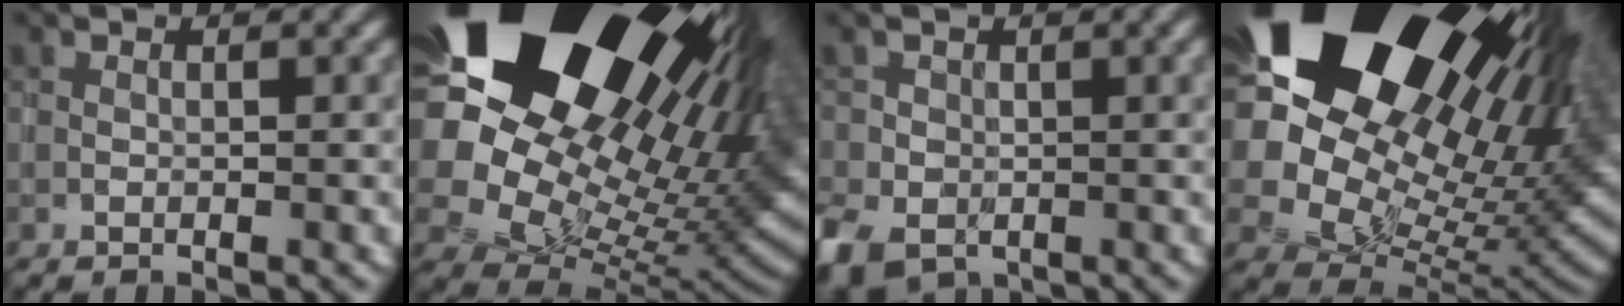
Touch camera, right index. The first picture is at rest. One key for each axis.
{"total": 24.3, "fx": 10.4, "fy": 16.4, "fz": 14.5, "tx": -0.290, "ty": 0.022, "tz": 0.182}
{"total": 5.3, "fx": -1.8, "fy": 3.7, "fz": 3.3, "tx": -0.068, "ty": -0.013, "tz": -0.034}
{"total": 23.2, "fx": 11.4, "fy": 13.9, "fz": 14.6, "tx": -0.281, "ty": 0.028, "tz": 0.212}